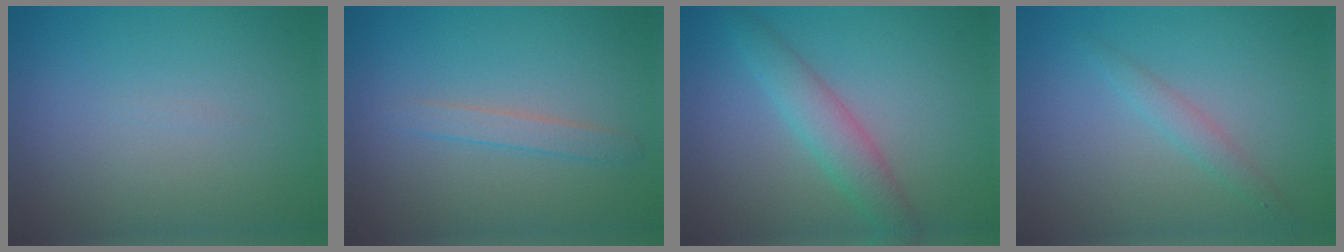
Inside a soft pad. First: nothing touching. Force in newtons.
{"total": 1.6, "press": 1.6, "slide": 0.1}
{"total": 3.4, "press": 3.4, "slide": 0.1}
{"total": 1.6, "press": 1.6, "slide": 0.0}